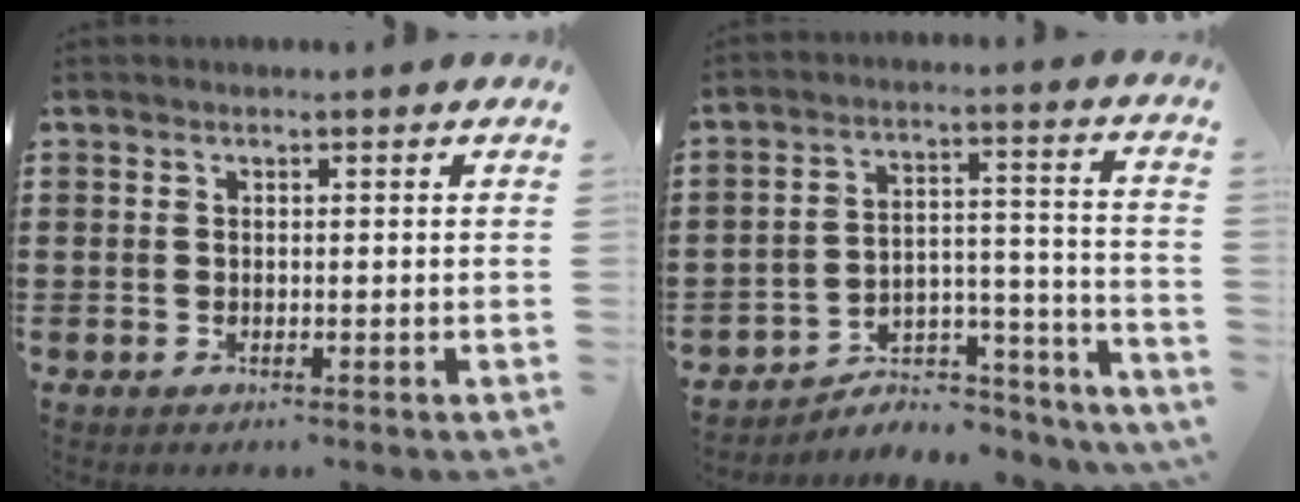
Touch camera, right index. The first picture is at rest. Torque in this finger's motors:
{"motor_torque": [-0.11, -0.15, -0.12, -0.21]}